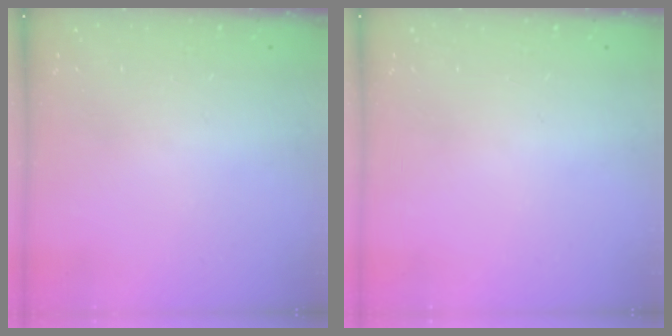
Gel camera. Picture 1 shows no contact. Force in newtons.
{"total": 0.0}